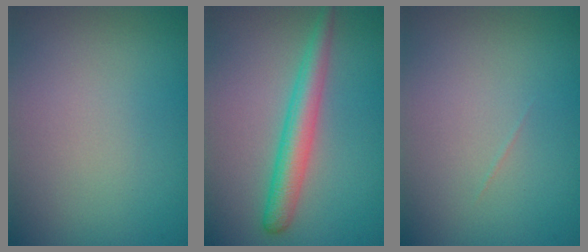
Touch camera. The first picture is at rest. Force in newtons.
{"total": 3.4, "press": 3.4, "slide": 0.1}
{"total": 0.0}